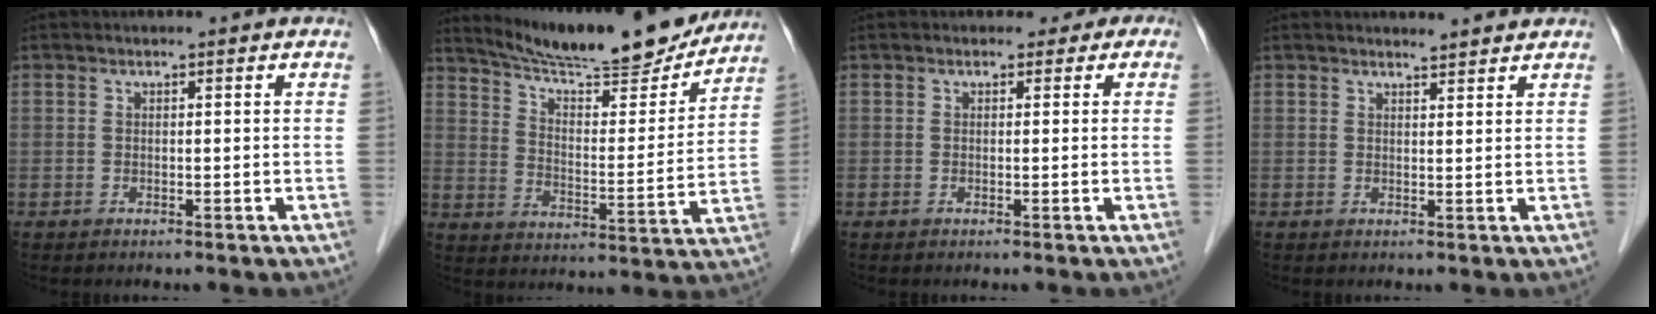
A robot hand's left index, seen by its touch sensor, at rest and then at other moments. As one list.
[{"total": 19.2, "force": [17.6, 2.0, 7.4], "torque": [-0.120, -0.026, 0.255]}, {"total": 1.9, "force": [0.7, 1.7, 0.3], "torque": [0.009, 0.007, -0.005]}, {"total": 2.2, "force": [2.2, 0.1, 0.1], "torque": [-0.010, 0.001, 0.030]}]